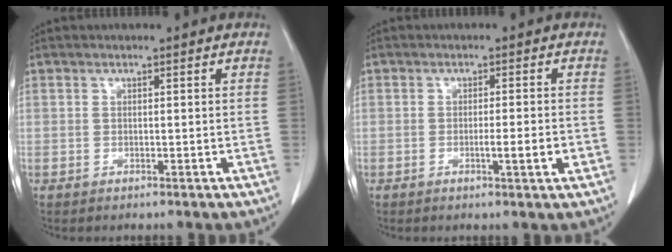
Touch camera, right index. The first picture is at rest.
{"total": 3.4, "force": [-1.0, 0.0, 3.3], "torque": [-0.050, -0.004, -0.015]}